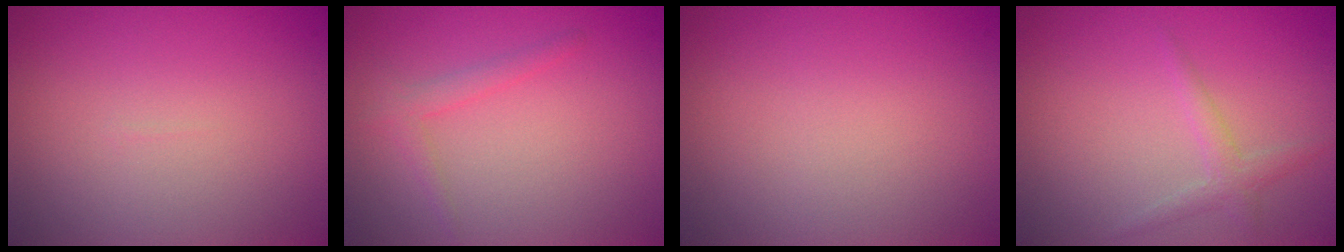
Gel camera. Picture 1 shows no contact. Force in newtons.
{"total": 1.4, "press": 1.4, "slide": 0.1}
{"total": 0.0}
{"total": 1.4, "press": 1.4, "slide": 0.0}